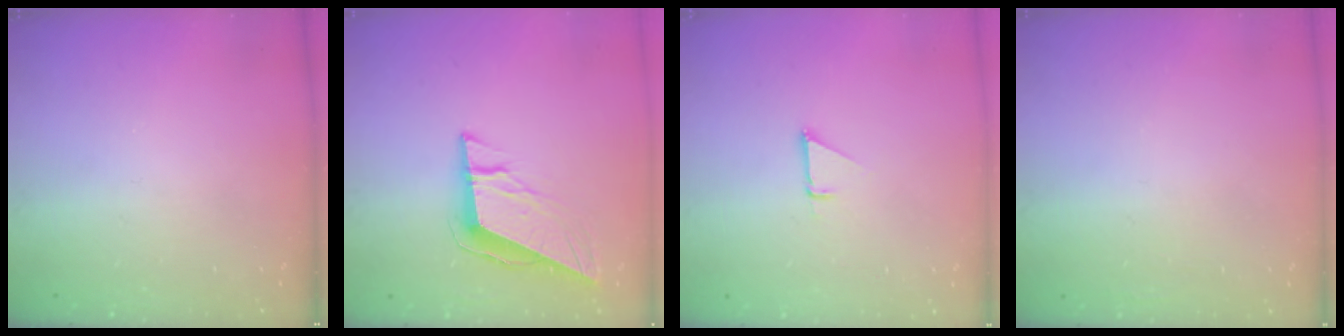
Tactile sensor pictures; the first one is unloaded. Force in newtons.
{"total": 9.6, "press": 9.4, "slide": 1.8}
{"total": 1.5, "press": 1.5, "slide": 0.1}
{"total": 1.8, "press": 1.7, "slide": 0.4}